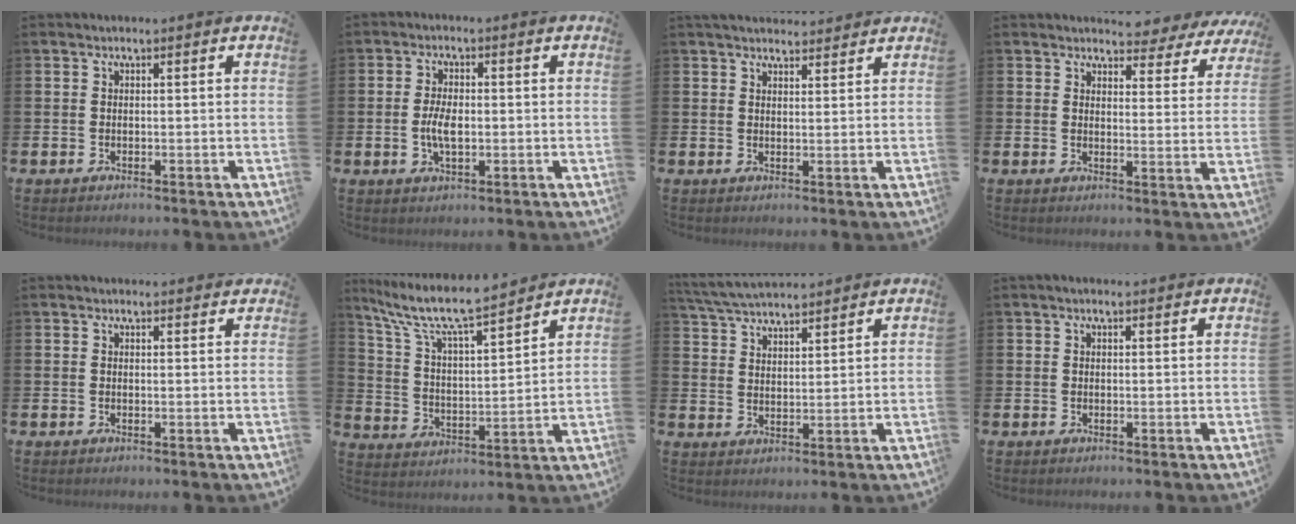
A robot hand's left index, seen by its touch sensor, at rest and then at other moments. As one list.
[{"total": 4.0, "force": [-0.3, 1.8, 3.6], "torque": [-0.056, -0.006, -0.012]}, {"total": 3.3, "force": [3.2, 0.8, 0.3], "torque": [0.004, -0.017, 0.055]}, {"total": 3.8, "force": [3.6, 1.2, 0.4], "torque": [-0.012, -0.030, 0.060]}, {"total": 1.1, "force": [1.0, 0.2, 0.0], "torque": [0.013, -0.003, 0.017]}, {"total": 9.7, "force": [8.7, 1.1, 4.1], "torque": [-0.121, -0.054, 0.149]}, {"total": 5.2, "force": [5.1, 0.7, 0.8], "torque": [-0.038, -0.022, 0.094]}, {"total": 0.9, "force": [0.7, 0.1, 0.5], "torque": [0.000, 0.000, 0.011]}]